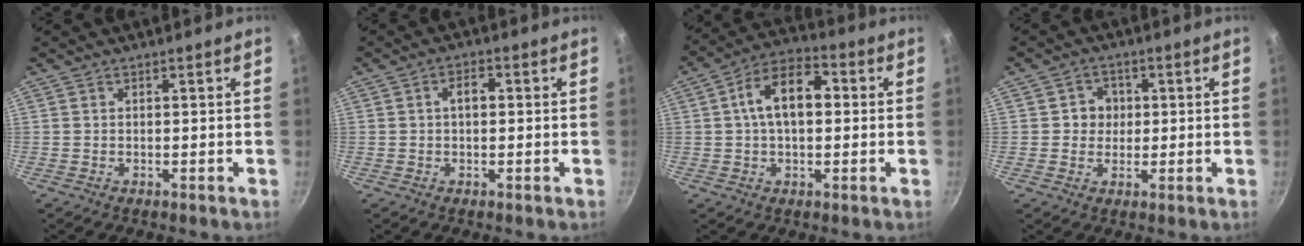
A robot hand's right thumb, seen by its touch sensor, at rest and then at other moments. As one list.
[{"total": 3.0, "force": [0.4, 1.7, 2.4], "torque": [-0.034, 0.010, 0.002]}, {"total": 11.6, "force": [1.5, 6.9, 9.2], "torque": [-0.125, 0.030, 0.010]}, {"total": 4.0, "force": [0.4, 3.8, 1.1], "torque": [0.014, 0.003, 0.000]}]